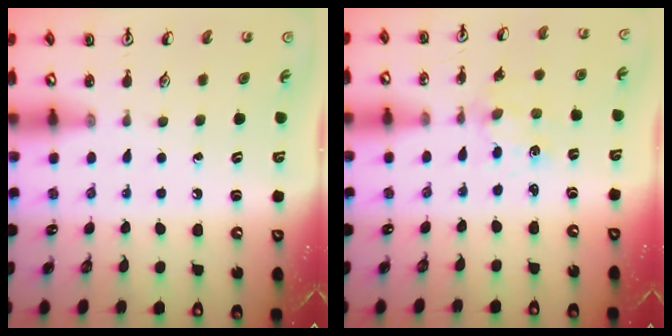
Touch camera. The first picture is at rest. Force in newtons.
{"total": 3.0, "press": 3.0, "slide": 0.3}